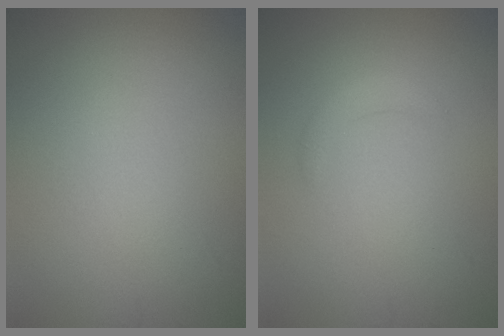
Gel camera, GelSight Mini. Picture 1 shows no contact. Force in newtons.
{"total": 1.2, "press": 1.2, "slide": 0.1}